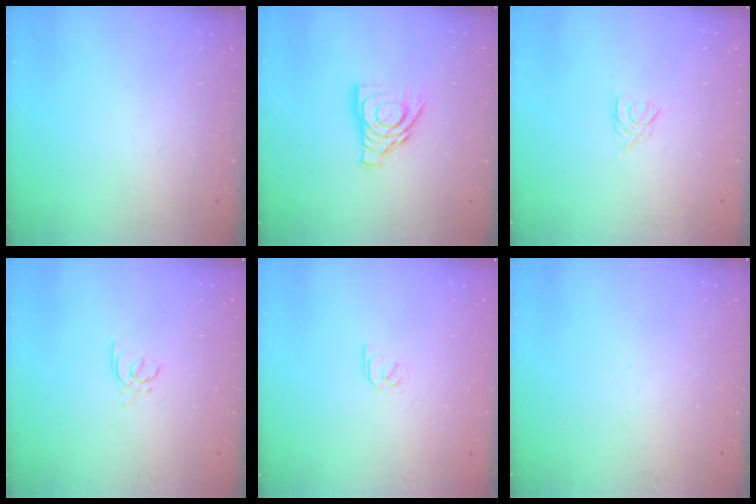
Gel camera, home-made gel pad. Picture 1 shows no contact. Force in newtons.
{"total": 12.9, "press": 12.8, "slide": 1.6}
{"total": 2.6, "press": 2.5, "slide": 0.5}
{"total": 2.8, "press": 2.7, "slide": 0.8}
{"total": 2.1, "press": 2.0, "slide": 0.7}
{"total": 0.0}